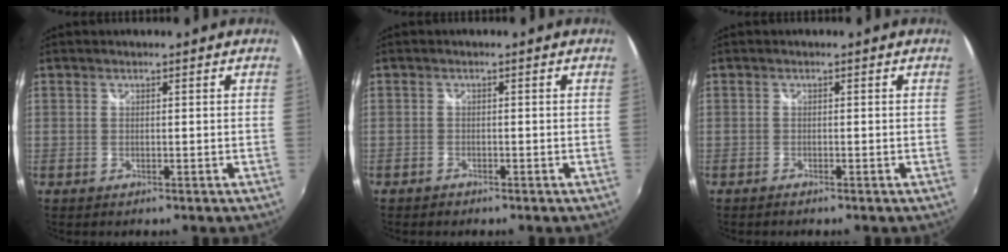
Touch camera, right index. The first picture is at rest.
{"total": 1.2, "force": [-1.0, 0.7, 0.1], "torque": [-0.004, 0.002, -0.017]}
{"total": 0.8, "force": [-0.7, 0.2, 0.3], "torque": [-0.009, -0.002, -0.015]}